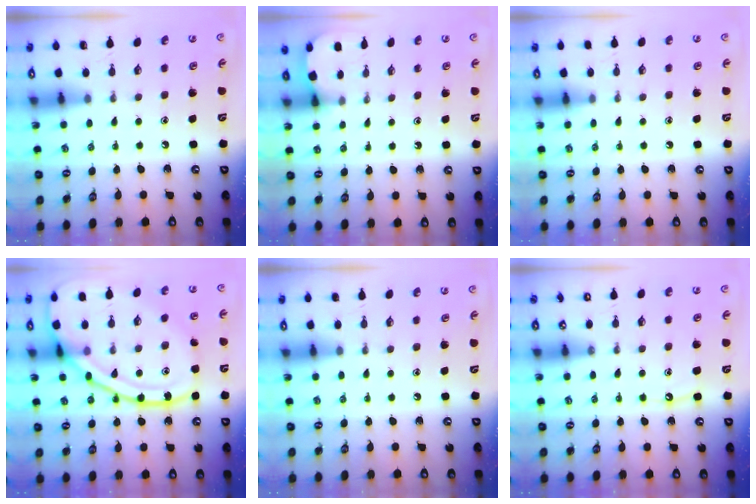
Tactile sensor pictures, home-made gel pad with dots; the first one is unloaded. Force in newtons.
{"total": 2.2, "press": 2.2, "slide": 0.3}
{"total": 3.0, "press": 2.9, "slide": 0.5}
{"total": 20.8, "press": 20.7, "slide": 1.8}
{"total": 0.0}
{"total": 4.9, "press": 4.9, "slide": 0.6}